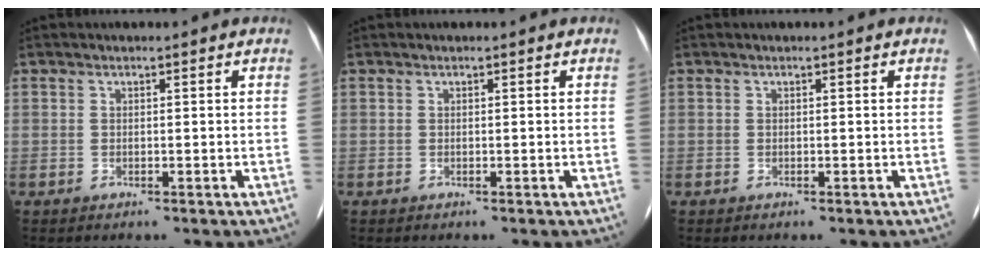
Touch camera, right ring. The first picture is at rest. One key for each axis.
{"total": 0.0}
{"total": 0.0}